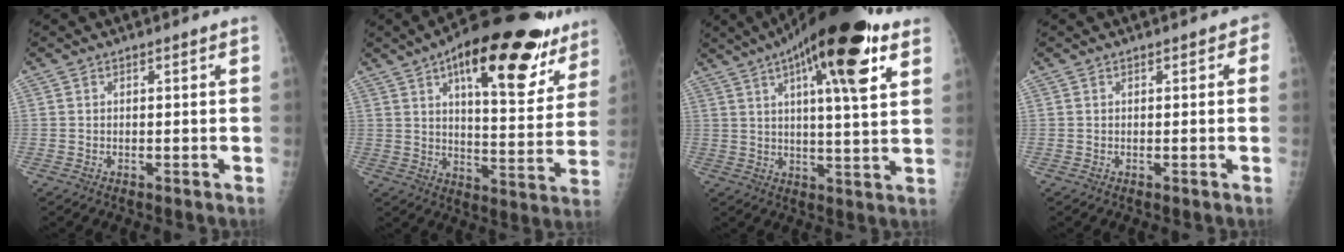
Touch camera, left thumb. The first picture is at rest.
{"total": 26.0, "force": [15.1, 9.7, 18.9], "torque": [-0.230, -0.036, 0.214]}
{"total": 21.0, "force": [10.4, 5.3, 17.5], "torque": [-0.259, -0.013, 0.152]}
{"total": 1.6, "force": [0.5, 0.9, 1.2], "torque": [-0.002, 0.003, 0.003]}